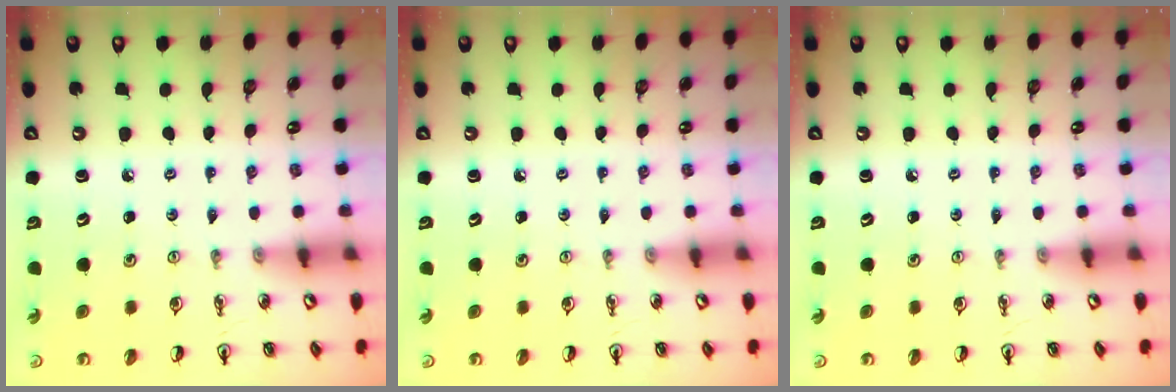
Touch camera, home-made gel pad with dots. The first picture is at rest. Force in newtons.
{"total": 0.0}
{"total": 0.0}